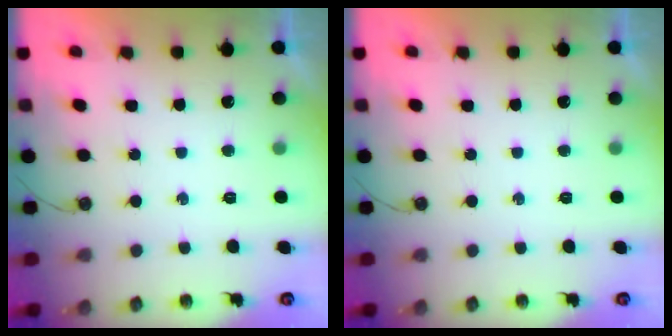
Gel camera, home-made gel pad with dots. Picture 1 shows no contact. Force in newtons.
{"total": 0.0}